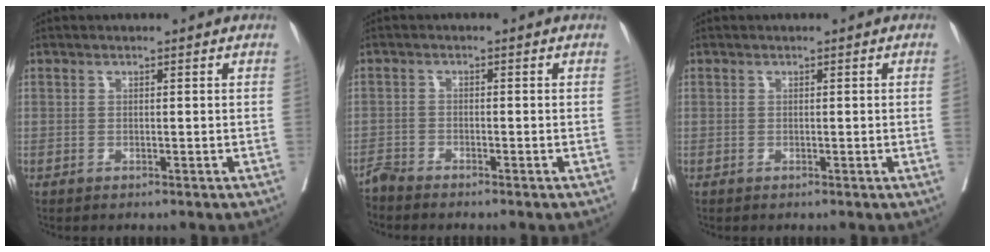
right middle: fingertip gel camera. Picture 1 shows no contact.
{"total": 1.9, "force": [-1.9, -0.2, -0.1], "torque": [0.003, -0.008, -0.041]}
{"total": 0.7, "force": [-0.1, -0.3, 0.6], "torque": [-0.007, 0.000, -0.003]}